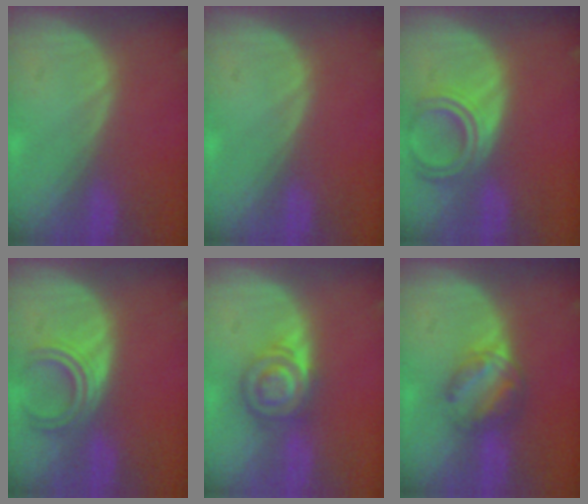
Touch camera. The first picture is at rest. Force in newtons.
{"total": 0.0}
{"total": 6.3, "press": 5.6, "slide": 2.8}
{"total": 4.5, "press": 4.5, "slide": 0.7}
{"total": 6.1, "press": 5.9, "slide": 1.8}
{"total": 6.3, "press": 5.4, "slide": 3.2}